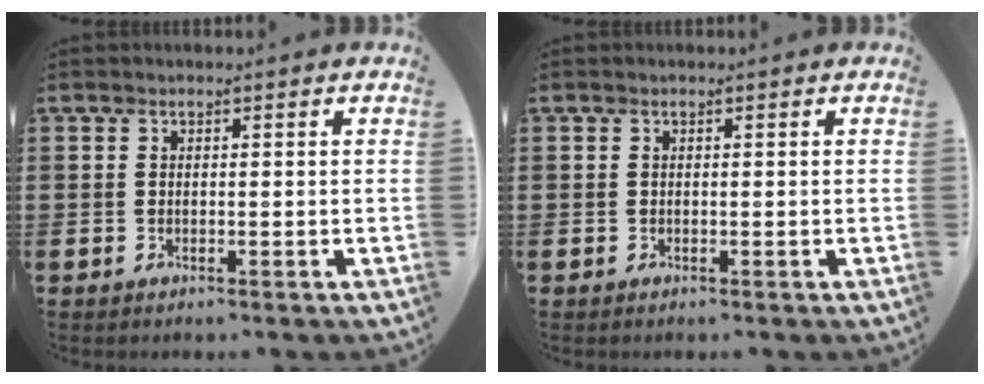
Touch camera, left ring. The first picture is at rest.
{"total": 0.0}